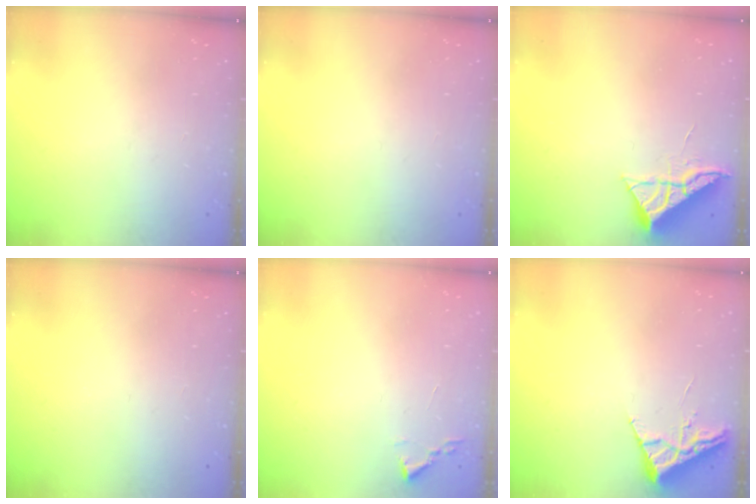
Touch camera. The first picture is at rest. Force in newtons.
{"total": 0.0}
{"total": 6.4, "press": 6.4, "slide": 0.2}
{"total": 0.0}
{"total": 1.9, "press": 1.8, "slide": 0.3}
{"total": 3.7, "press": 3.6, "slide": 0.5}